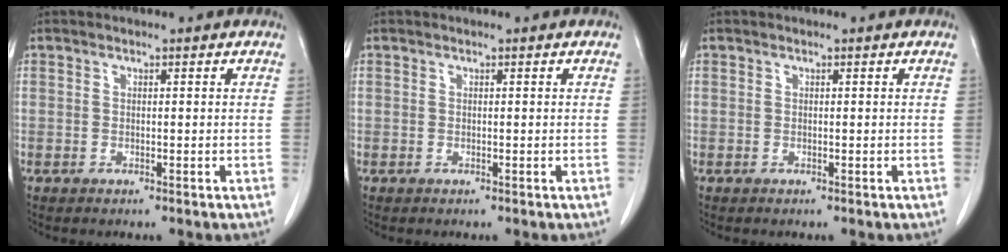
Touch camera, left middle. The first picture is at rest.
{"total": 0.0}
{"total": 0.0}